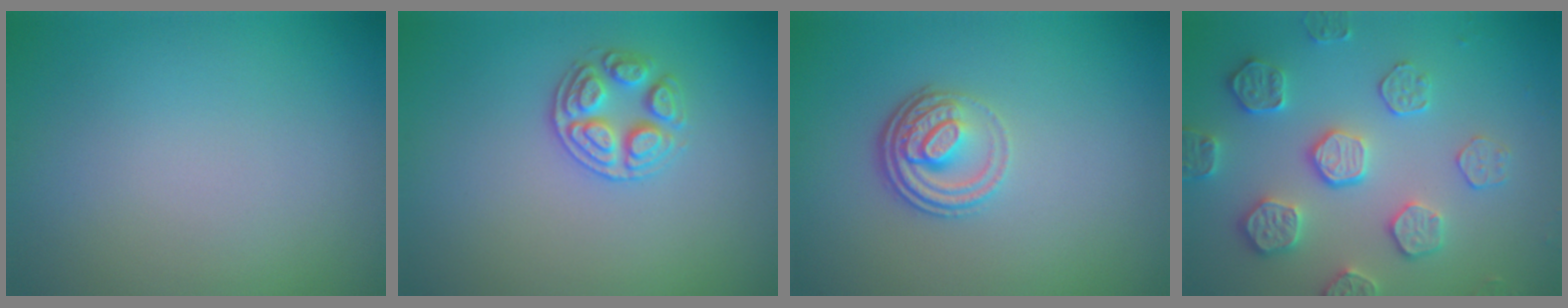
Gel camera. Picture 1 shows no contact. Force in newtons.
{"total": 2.7, "press": 2.6, "slide": 0.4}
{"total": 3.6, "press": 2.6, "slide": 2.5}
{"total": 4.4, "press": 4.3, "slide": 1.1}